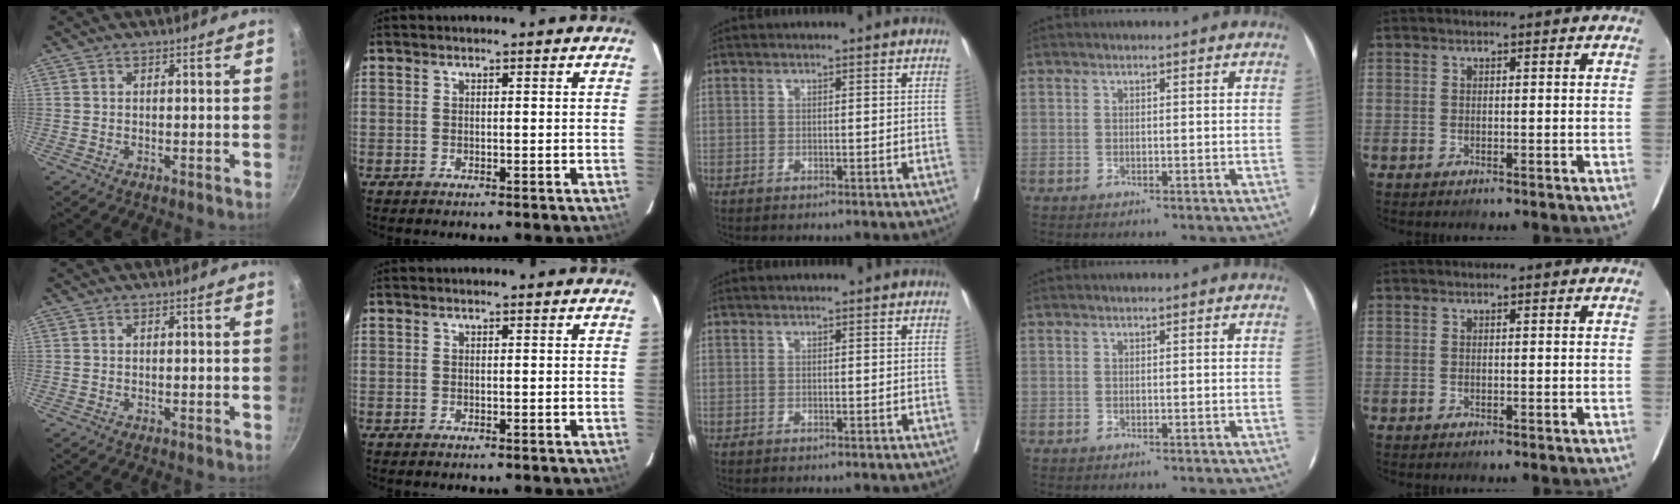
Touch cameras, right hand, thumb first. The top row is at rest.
{}